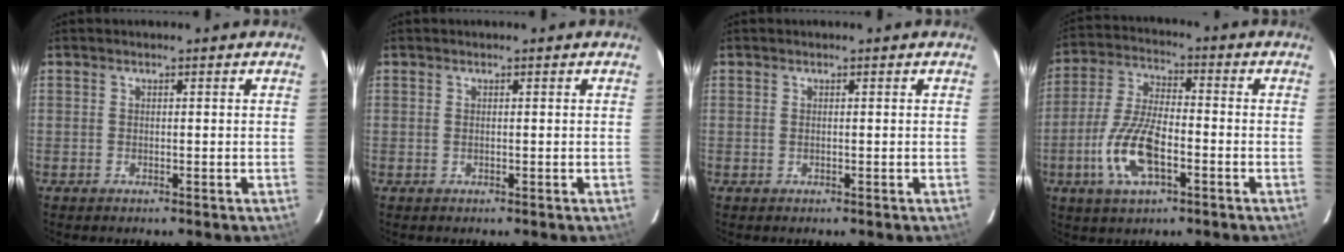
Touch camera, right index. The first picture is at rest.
{"total": 0.0}
{"total": 0.0}
{"total": 12.2, "force": [-4.6, 4.7, 10.2], "torque": [-0.221, -0.003, -0.088]}